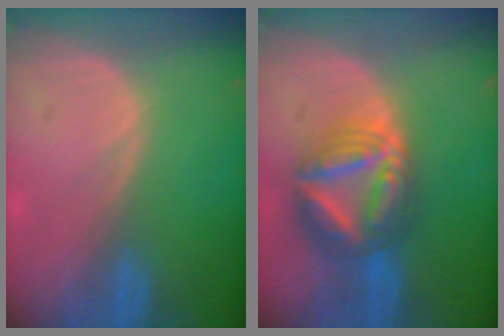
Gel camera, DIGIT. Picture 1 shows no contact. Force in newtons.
{"total": 9.0, "press": 8.9, "slide": 0.9}